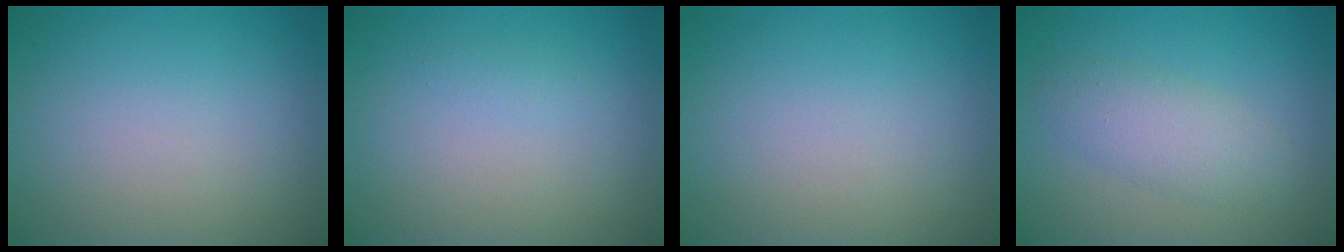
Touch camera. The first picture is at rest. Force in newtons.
{"total": 0.6, "press": 0.6, "slide": 0.0}
{"total": 0.0}
{"total": 3.2, "press": 3.2, "slide": 0.1}